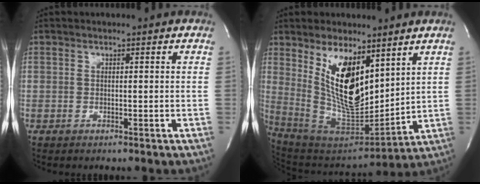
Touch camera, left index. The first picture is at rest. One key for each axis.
{"total": 14.0, "fx": 6.0, "fy": 5.4, "fz": 11.5, "tx": -0.222, "ty": -0.010, "tz": 0.125}